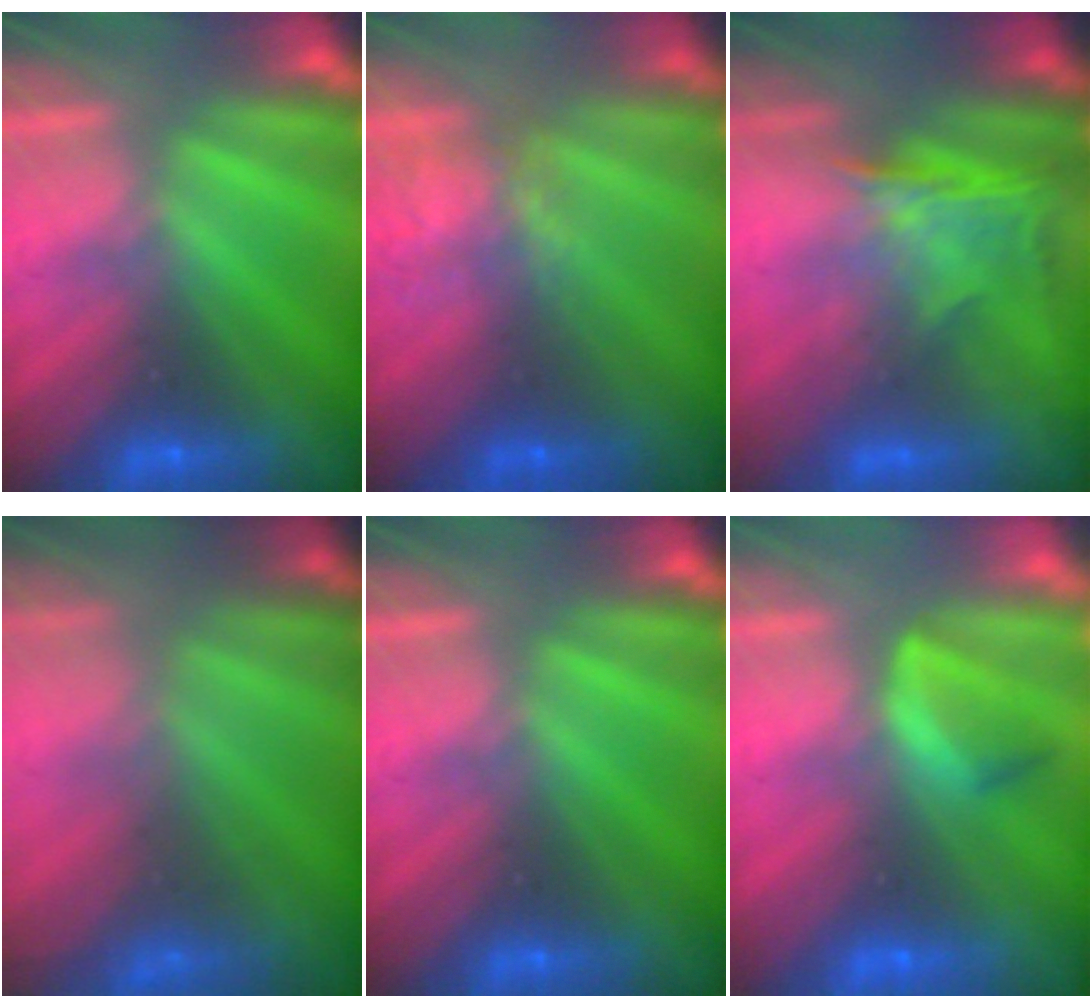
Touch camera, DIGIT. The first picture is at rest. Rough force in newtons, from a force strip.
{"total": 4.3}
{"total": 1.3}
{"total": 7.4}
{"total": 0.0}
{"total": 4.6}